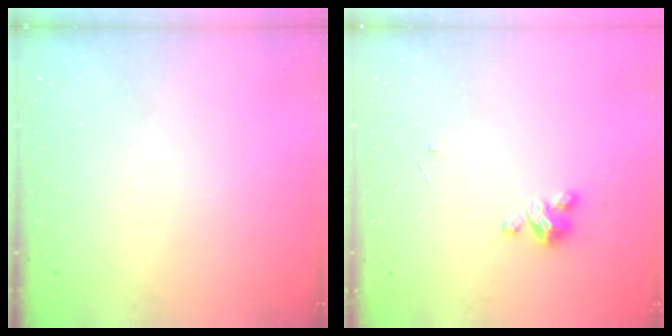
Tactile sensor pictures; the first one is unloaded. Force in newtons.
{"total": 3.9, "press": 3.9, "slide": 0.2}